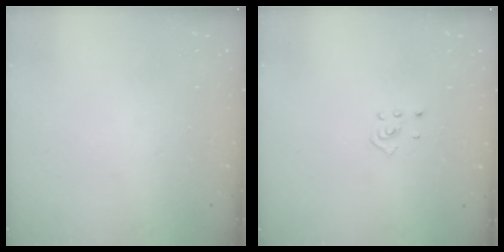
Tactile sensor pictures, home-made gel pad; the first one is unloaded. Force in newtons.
{"total": 2.0, "press": 1.9, "slide": 0.8}